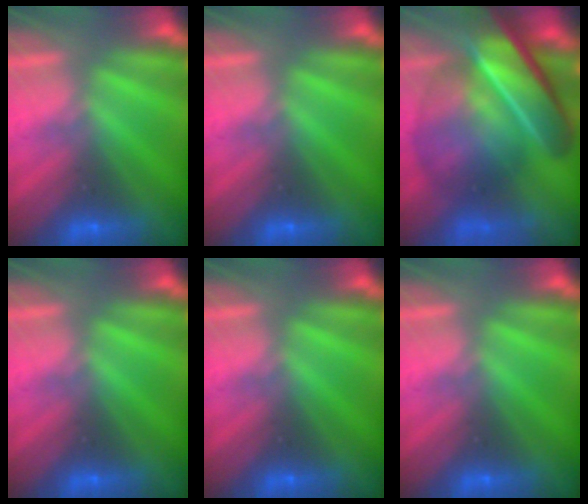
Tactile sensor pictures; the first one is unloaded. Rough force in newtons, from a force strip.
{"total": 0.0}
{"total": 5.9}
{"total": 0.0}
{"total": 0.0}
{"total": 0.0}